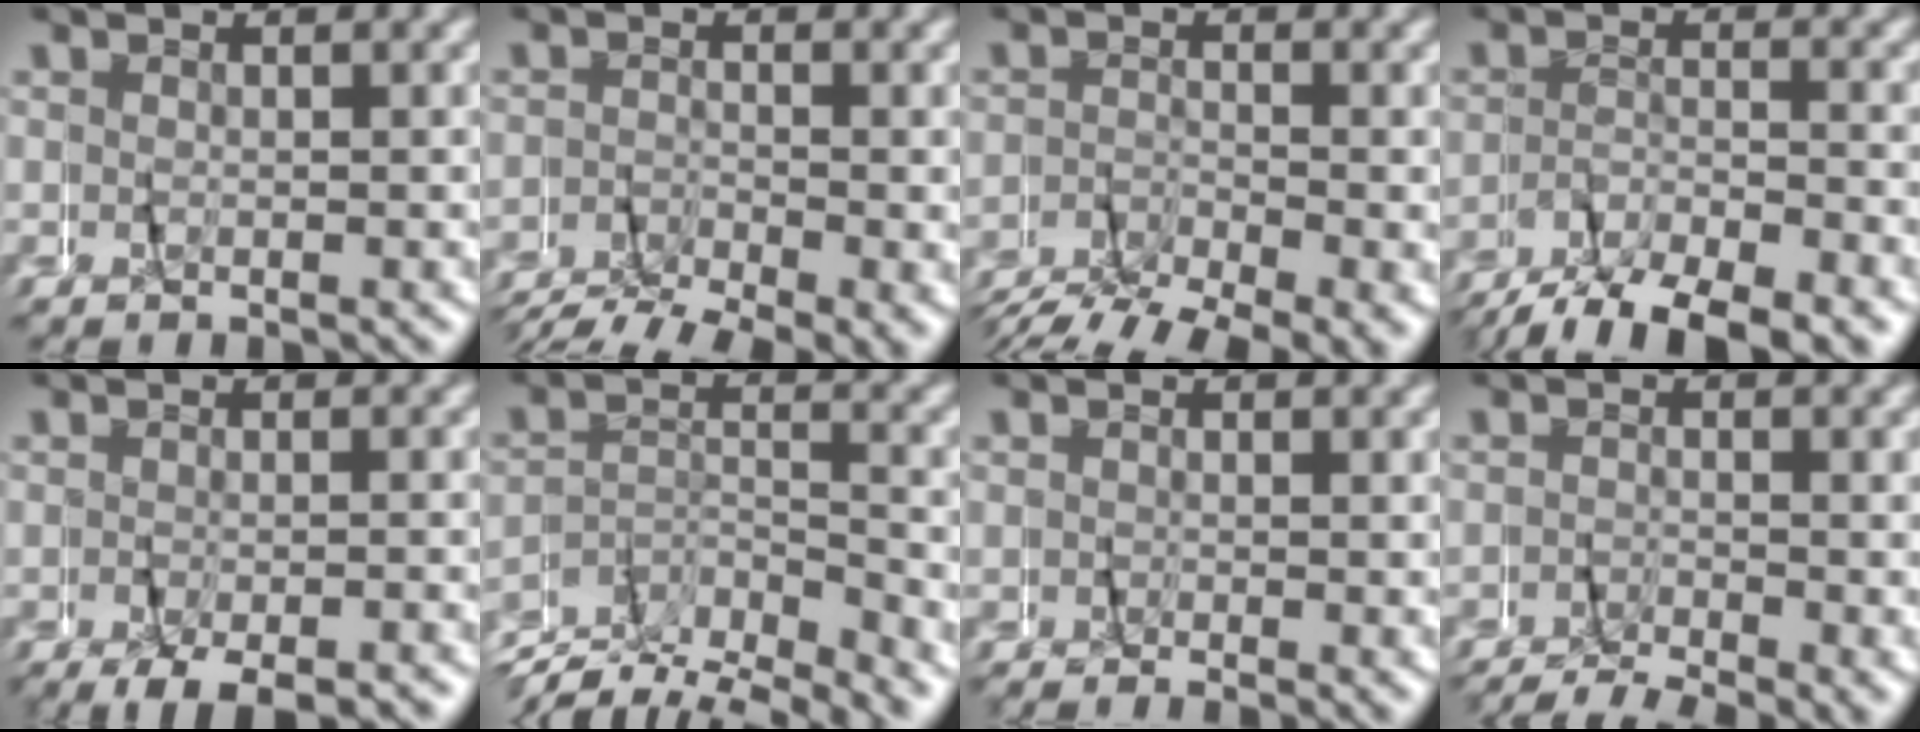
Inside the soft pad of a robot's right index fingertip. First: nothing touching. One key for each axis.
{"total": 4.5, "fx": -3.9, "fy": 1.6, "fz": 1.6, "tx": -0.017, "ty": -0.014, "tz": -0.063}
{"total": 3.9, "fx": -3.6, "fy": 1.0, "fz": 1.3, "tx": -0.010, "ty": -0.003, "tz": -0.065}
{"total": 7.5, "fx": -6.9, "fy": 1.5, "fz": 2.6, "tx": -0.036, "ty": -0.003, "tz": -0.115}
{"total": 4.4, "fx": -3.4, "fy": 1.3, "fz": 2.5, "tx": -0.044, "ty": -0.011, "tz": -0.048}
{"total": 6.1, "fx": -3.8, "fy": 2.9, "fz": 3.8, "tx": -0.049, "ty": 0.006, "tz": -0.079}
{"total": 1.2, "fx": -0.5, "fy": 0.4, "fz": 1.0, "tx": -0.015, "ty": 0.001, "tz": -0.011}
{"total": 5.1, "fx": -4.5, "fy": 1.6, "fz": 1.8, "tx": -0.021, "ty": -0.016, "tz": -0.071}